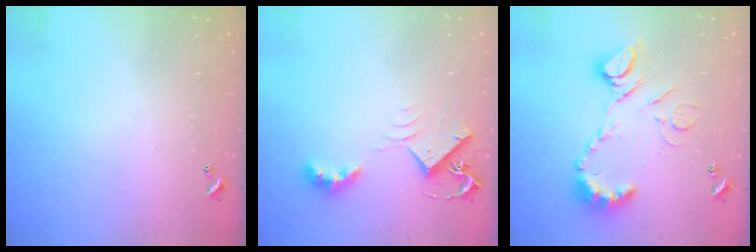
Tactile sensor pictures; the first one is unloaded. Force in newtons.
{"total": 6.9, "press": 6.9, "slide": 1.0}
{"total": 13.8, "press": 13.8, "slide": 1.4}